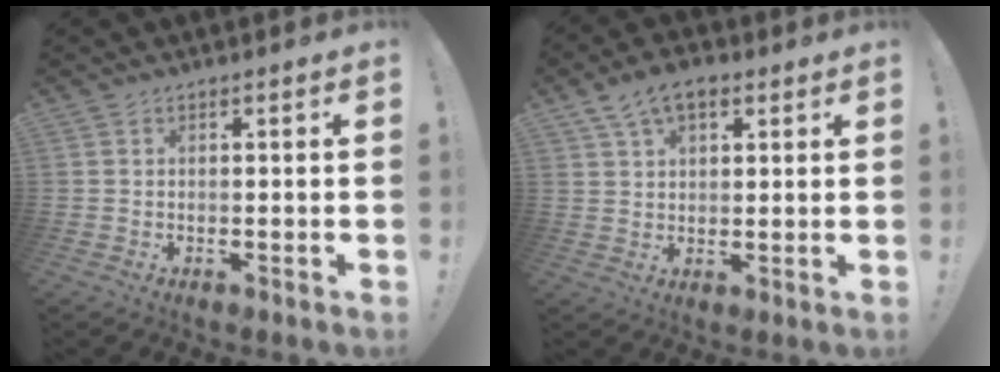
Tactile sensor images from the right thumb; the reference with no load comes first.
{"total": 8.1, "force": [4.3, 4.8, 4.9], "torque": [-0.086, -0.005, 0.083]}